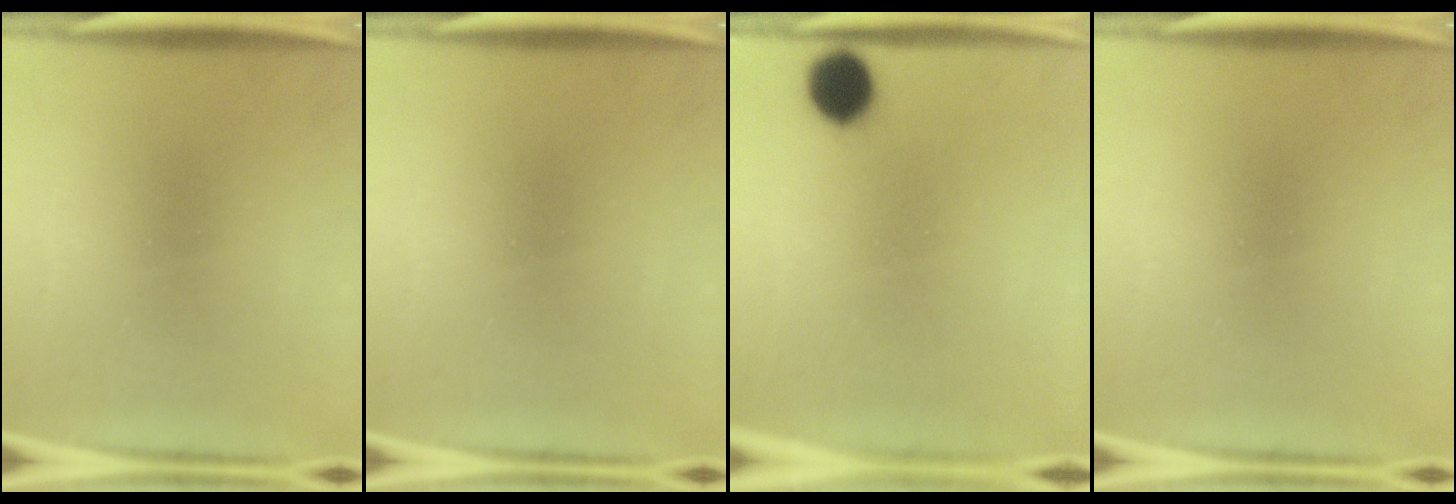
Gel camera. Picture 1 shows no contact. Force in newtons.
{"total": 0.0}
{"total": 6.3}
{"total": 0.0}